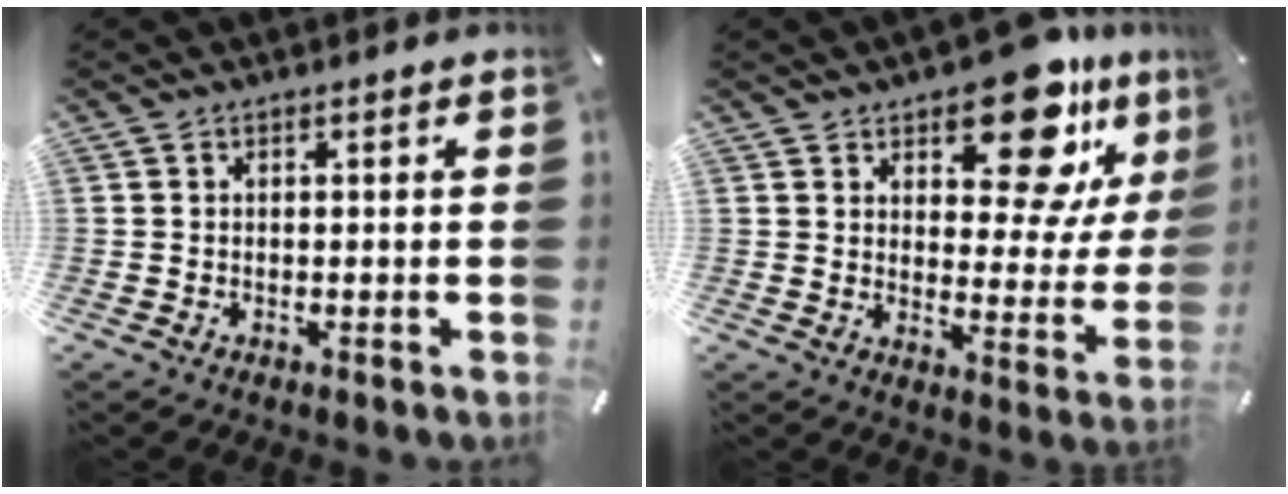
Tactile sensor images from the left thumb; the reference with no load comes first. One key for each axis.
{"total": 16.8, "fx": 11.6, "fy": 7.2, "fz": 9.8, "tx": -0.131, "ty": -0.079, "tz": 0.193}